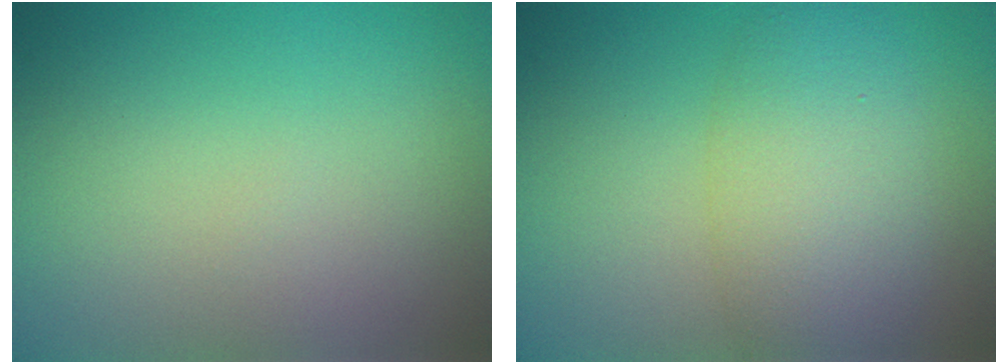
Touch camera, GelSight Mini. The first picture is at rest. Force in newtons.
{"total": 5.7, "press": 5.7, "slide": 0.2}